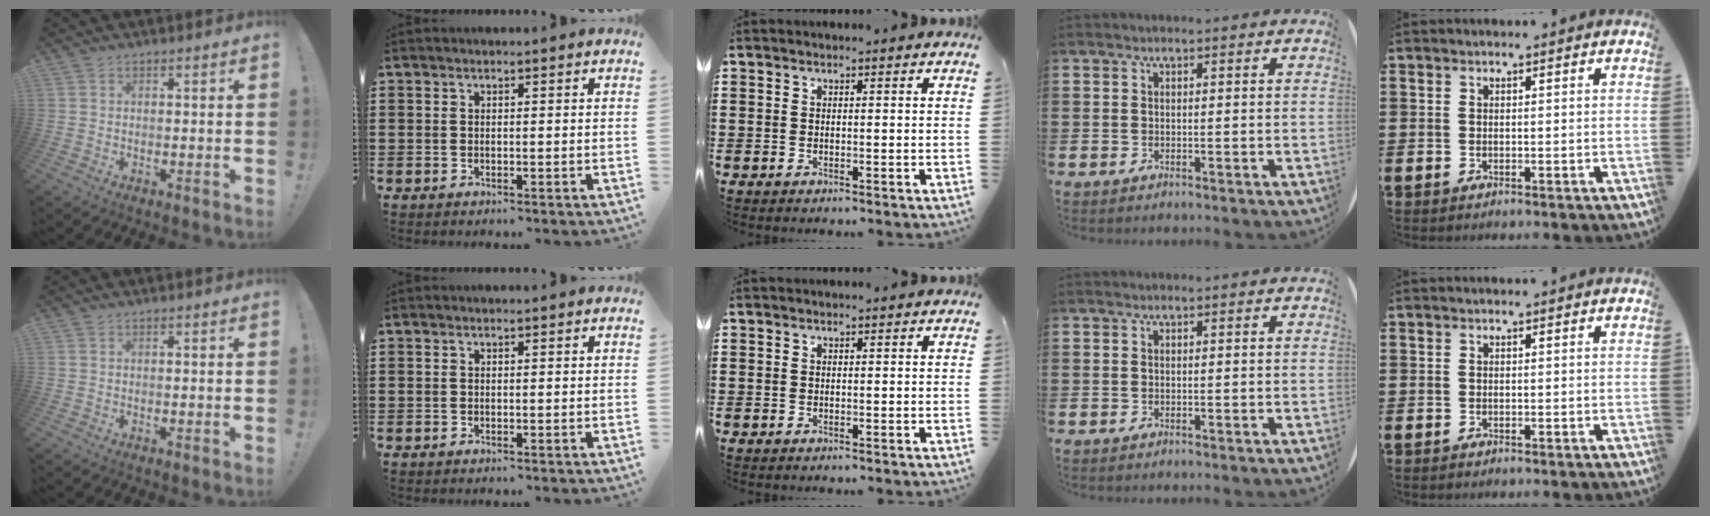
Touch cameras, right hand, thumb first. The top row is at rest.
{}